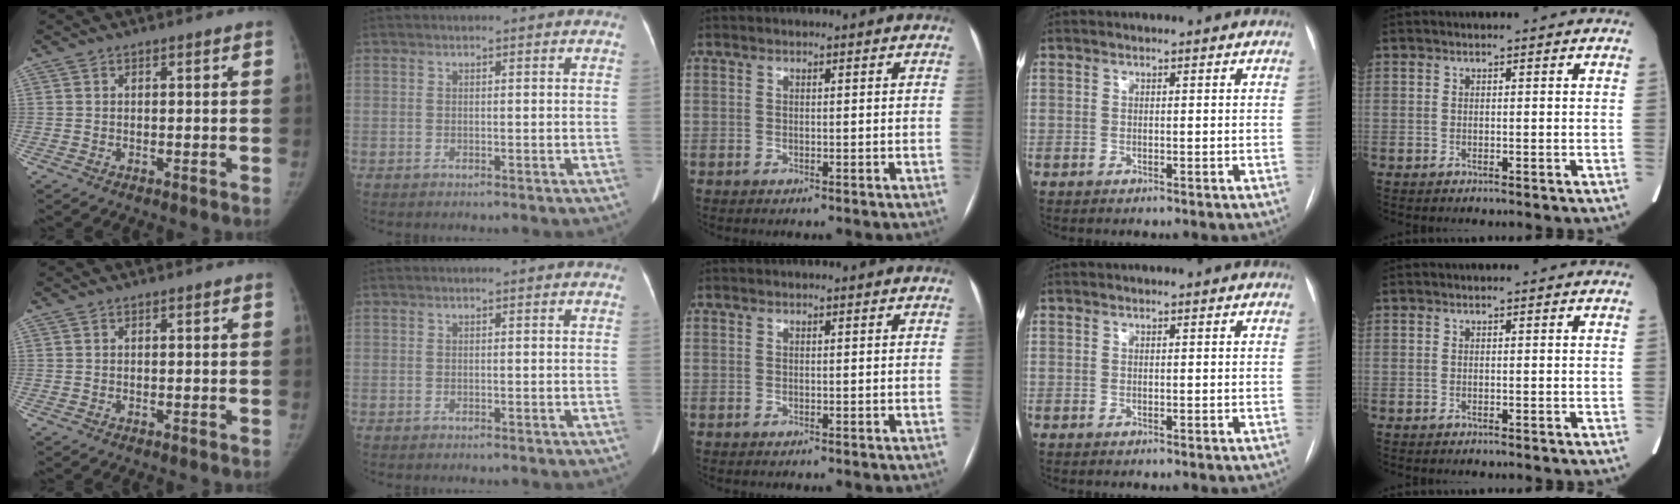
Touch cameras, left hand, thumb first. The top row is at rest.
{}